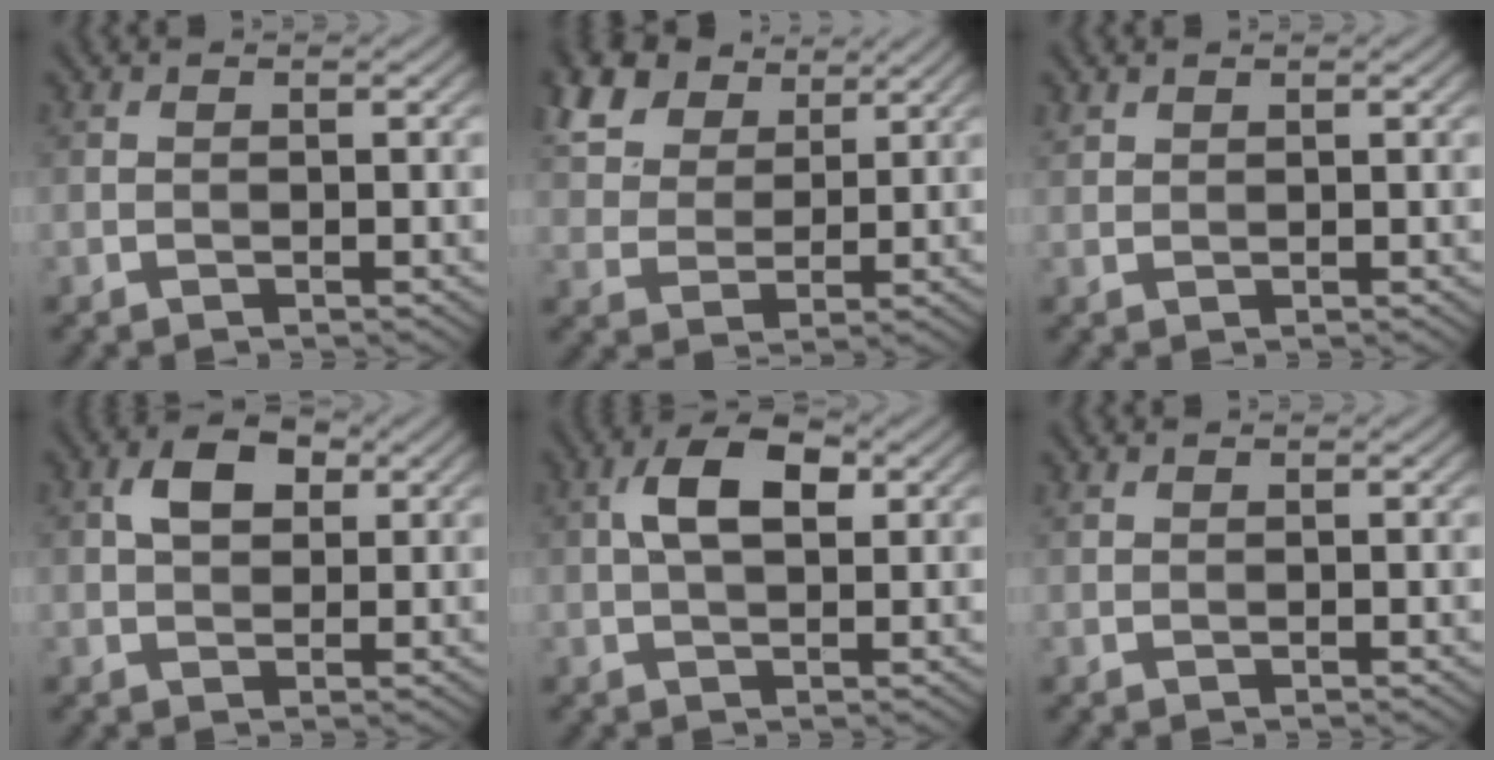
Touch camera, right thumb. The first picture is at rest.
{"total": 10.0, "force": [6.3, 5.9, 5.0], "torque": [-0.149, 0.019, 0.122]}
{"total": 1.2, "force": [1.0, 0.5, 0.3], "torque": [-0.009, 0.002, 0.026]}
{"total": 4.6, "force": [1.5, 2.9, 3.2], "torque": [-0.060, 0.009, 0.022]}
{"total": 6.0, "force": [1.4, 3.1, 4.9], "torque": [-0.094, 0.009, 0.020]}
{"total": 0.7, "force": [0.6, 0.3, 0.2], "torque": [-0.006, 0.000, 0.015]}